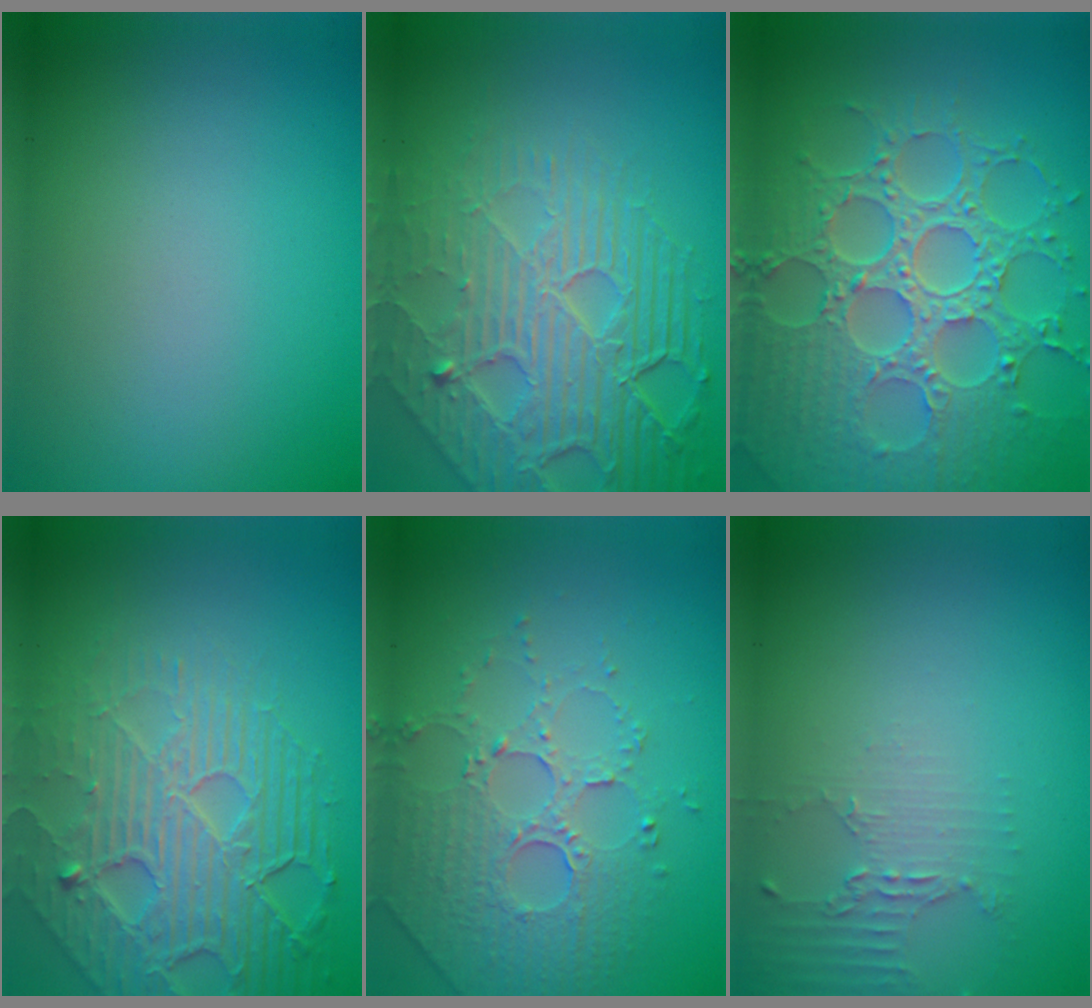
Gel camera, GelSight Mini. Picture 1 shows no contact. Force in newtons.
{"total": 8.5, "press": 5.8, "slide": 6.2}
{"total": 8.8, "press": 6.6, "slide": 5.9}
{"total": 7.8, "press": 5.5, "slide": 5.6}
{"total": 5.1, "press": 3.6, "slide": 3.6}
{"total": 1.9, "press": 1.4, "slide": 1.3}